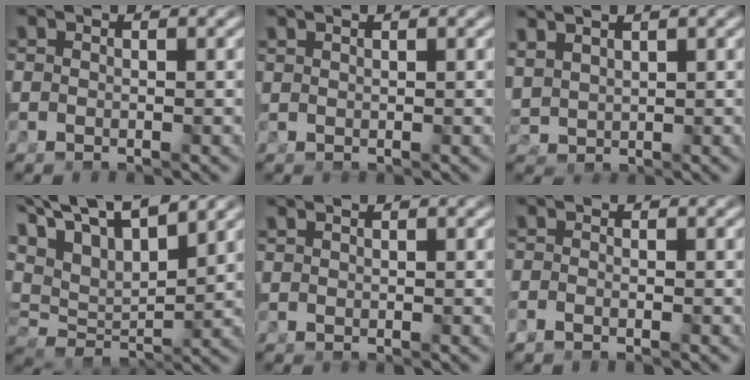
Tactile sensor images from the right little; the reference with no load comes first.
{"total": 1.4, "force": [1.1, -1.0, 0.1], "torque": [0.013, 0.006, 0.025]}
{"total": 2.3, "force": [1.8, 1.0, 1.1], "torque": [-0.021, -0.005, 0.050]}
{"total": 9.4, "force": [4.2, 5.4, 6.5], "torque": [-0.115, -0.009, 0.075]}
{"total": 1.1, "force": [0.6, -0.9, -0.1], "torque": [0.014, 0.004, 0.016]}
{"total": 1.1, "force": [-0.7, 0.1, 0.9], "torque": [-0.020, -0.003, -0.014]}